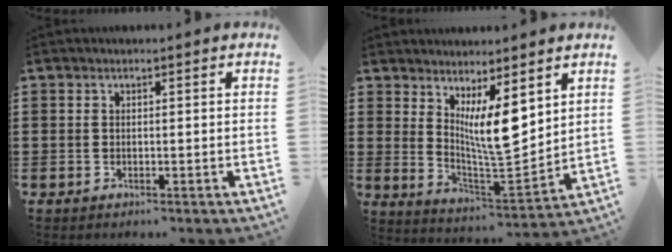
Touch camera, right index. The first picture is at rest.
{"total": 8.5, "force": [4.8, 1.8, 6.7], "torque": [-0.123, -0.029, 0.083]}